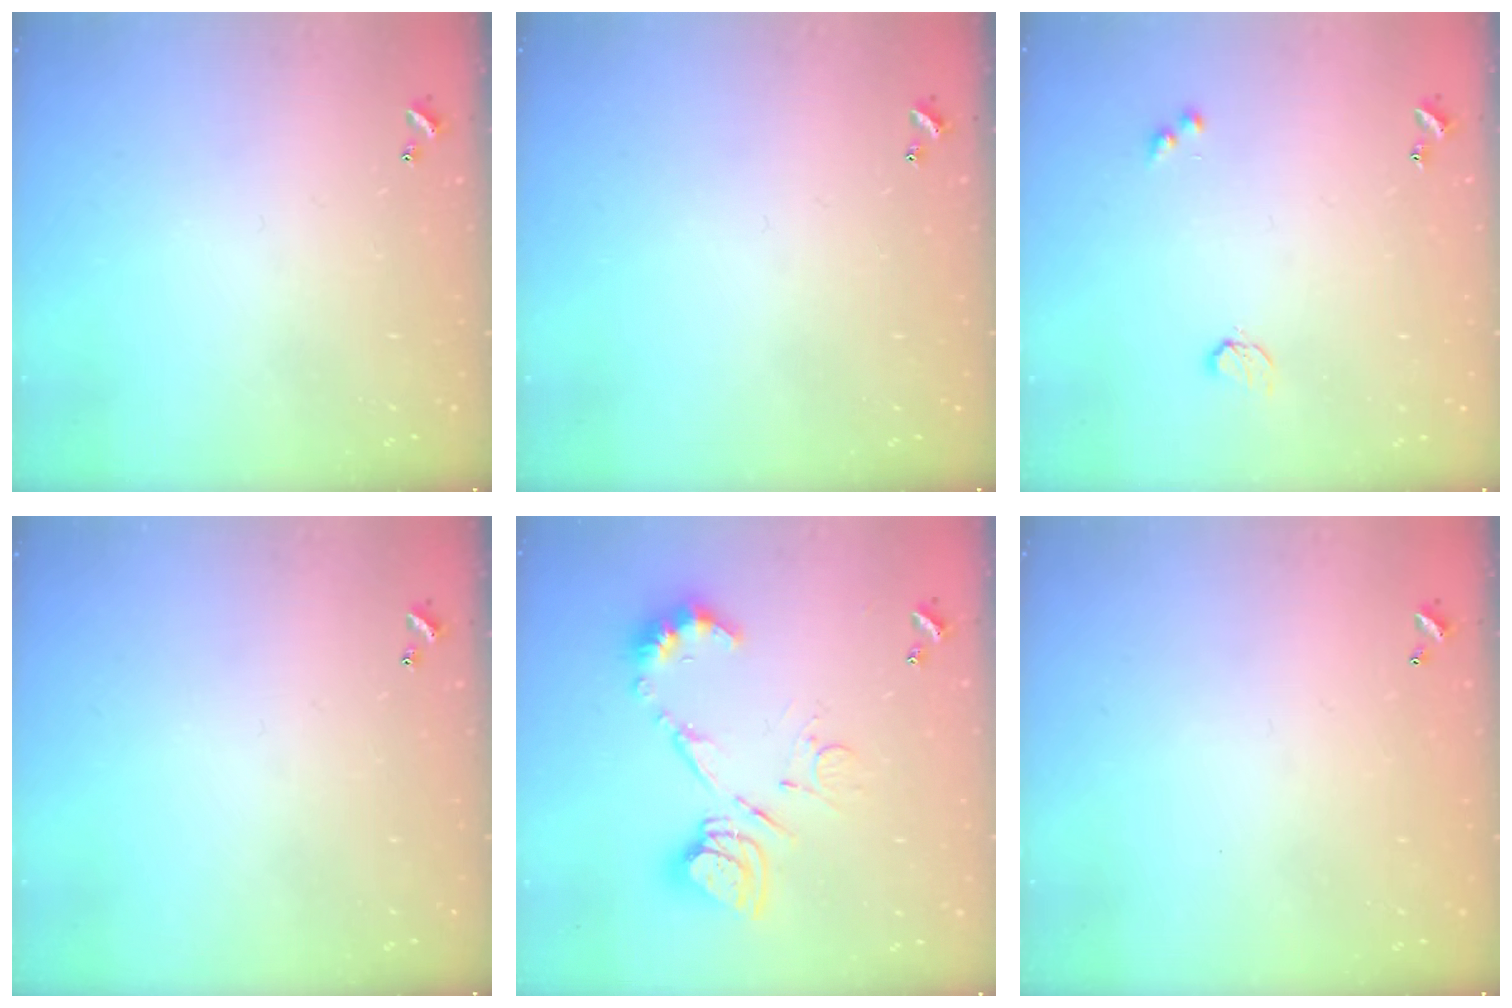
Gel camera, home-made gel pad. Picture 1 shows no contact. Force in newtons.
{"total": 0.0}
{"total": 2.9, "press": 2.9, "slide": 0.5}
{"total": 0.0}
{"total": 14.0, "press": 13.9, "slide": 1.4}
{"total": 2.7, "press": 2.7, "slide": 0.1}